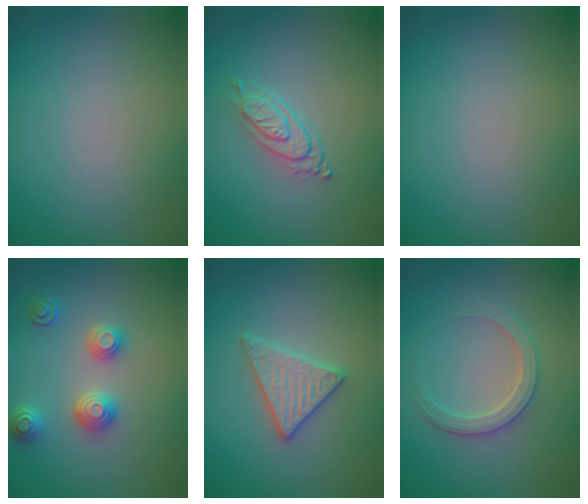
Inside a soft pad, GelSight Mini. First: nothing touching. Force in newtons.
{"total": 2.7, "press": 2.1, "slide": 1.7}
{"total": 0.0}
{"total": 2.9, "press": 2.9, "slide": 0.2}
{"total": 2.9, "press": 2.9, "slide": 0.3}
{"total": 2.8, "press": 2.7, "slide": 0.4}